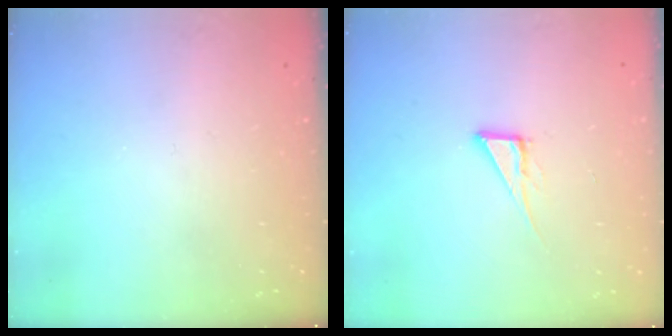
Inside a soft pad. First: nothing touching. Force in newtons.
{"total": 6.0, "press": 6.0, "slide": 0.4}